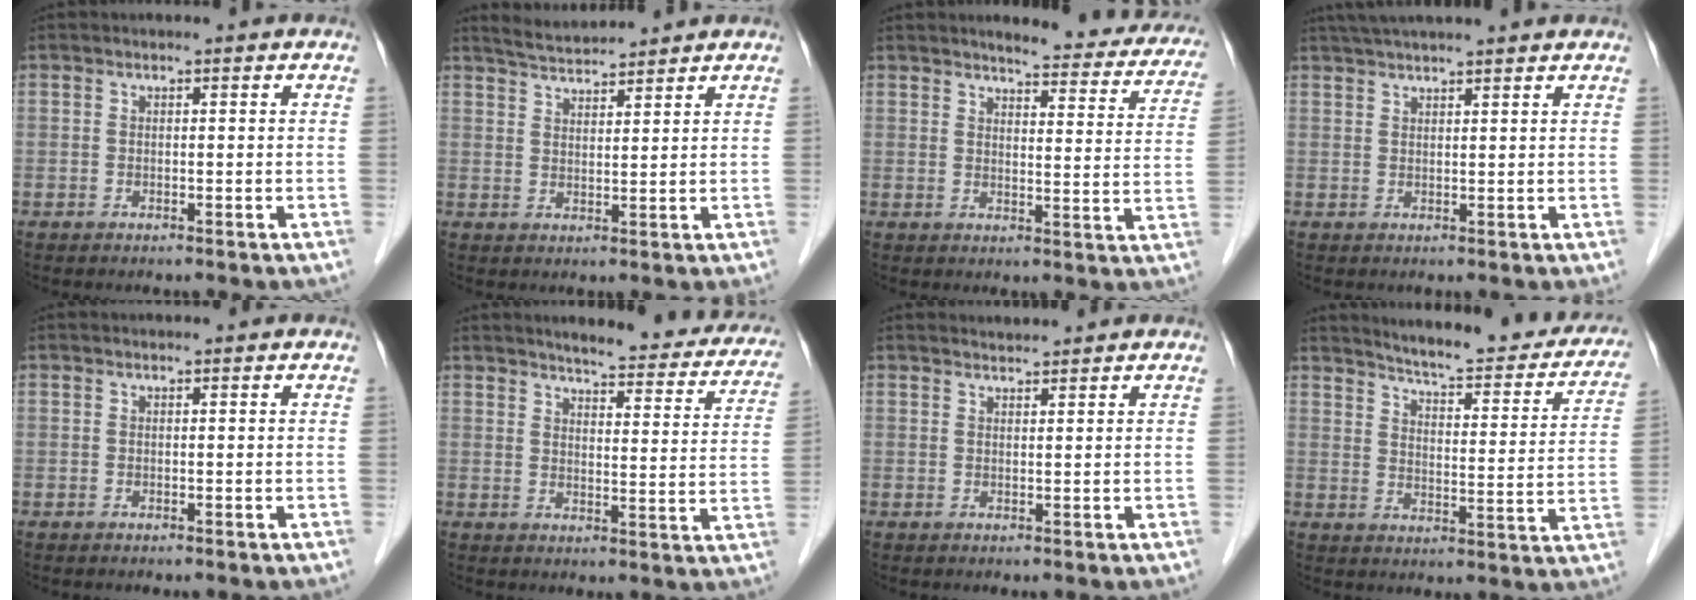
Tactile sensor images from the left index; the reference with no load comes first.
{"total": 4.6, "force": [4.6, -0.1, 0.5], "torque": [-0.016, 0.021, 0.086]}
{"total": 15.3, "force": [14.0, 3.0, 5.5], "torque": [-0.036, -0.036, 0.139]}
{"total": 10.2, "force": [8.9, 0.5, 4.9], "torque": [-0.079, 0.043, 0.123]}
{"total": 0.0}
{"total": 18.3, "force": [16.6, 3.4, 7.0], "torque": [-0.063, -0.039, 0.179]}
{"total": 1.5, "force": [1.5, -0.1, -0.2], "torque": [-0.006, 0.008, 0.030]}
{"total": 21.5, "force": [19.3, 3.8, 8.7], "torque": [-0.105, -0.045, 0.230]}